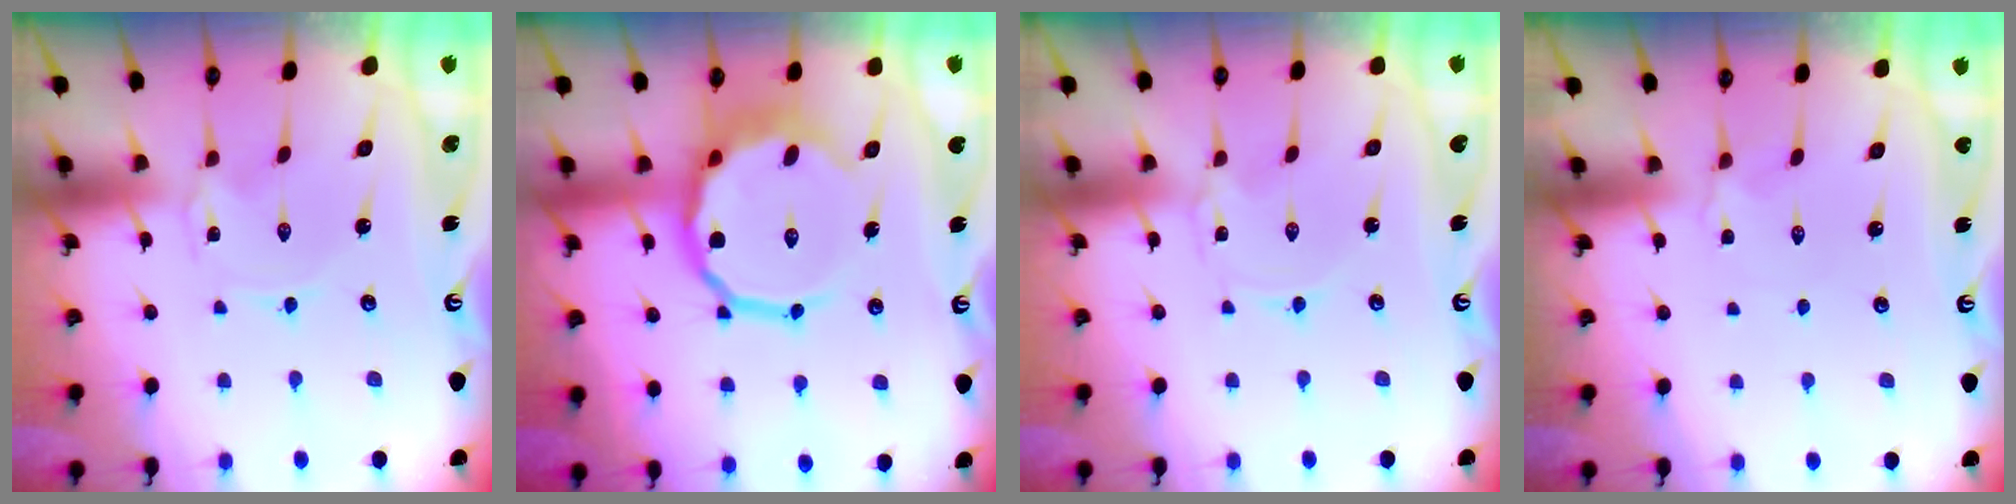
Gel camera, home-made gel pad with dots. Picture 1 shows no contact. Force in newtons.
{"total": 14.3, "press": 13.8, "slide": 3.8}
{"total": 0.0}
{"total": 2.1, "press": 2.0, "slide": 0.8}